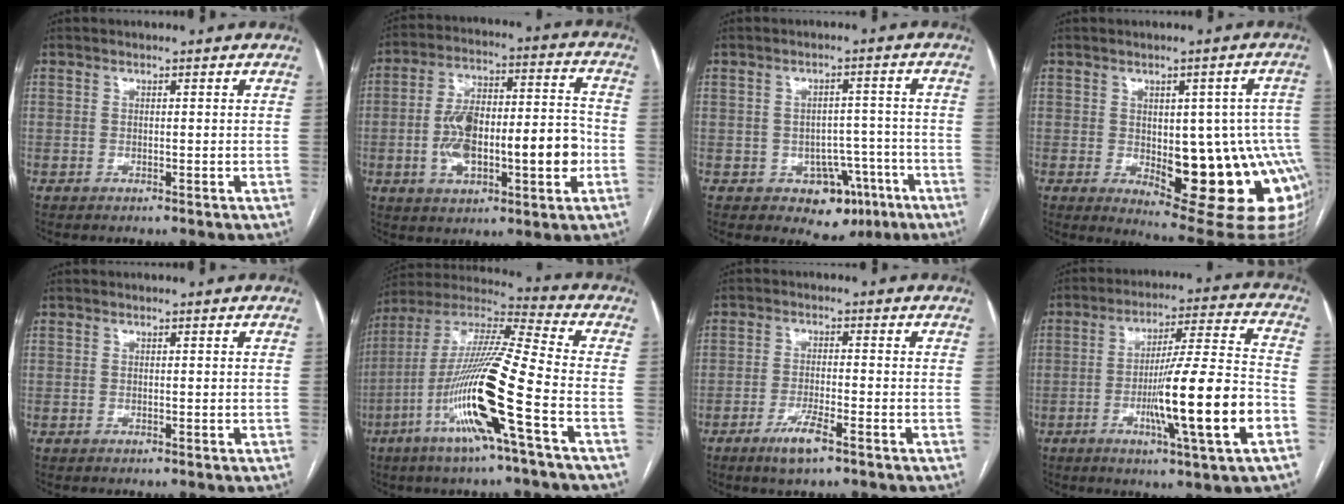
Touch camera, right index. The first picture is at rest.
{"total": 16.7, "force": [-3.3, 5.5, 15.4], "torque": [-0.260, 0.031, -0.046]}
{"total": 6.9, "force": [-3.4, 5.1, 3.2], "torque": [-0.022, 0.021, -0.037]}
{"total": 18.8, "force": [-3.9, 6.6, 17.2], "torque": [-0.137, 0.017, -0.023]}
{"total": 0.0}
{"total": 19.0, "force": [-6.8, -0.3, 17.7], "torque": [-0.361, -0.016, -0.138]}
{"total": 4.9, "force": [-3.1, 0.5, 3.8], "torque": [-0.077, -0.007, -0.058]}
{"total": 16.5, "force": [-5.2, -0.1, 15.7], "torque": [-0.260, -0.006, -0.082]}